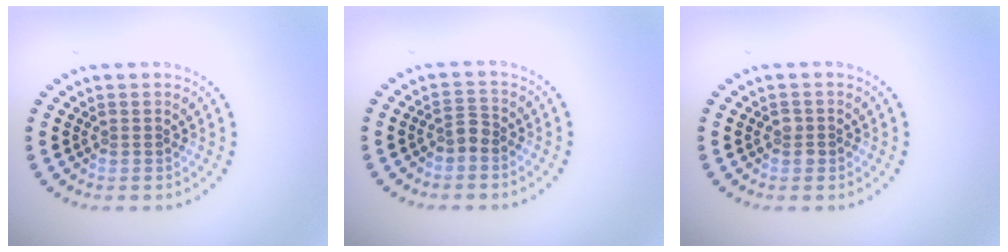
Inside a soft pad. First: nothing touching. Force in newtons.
{"total": 1.3, "press": 1.1, "slide": 0.7}
{"total": 1.0, "press": 0.9, "slide": 0.4}